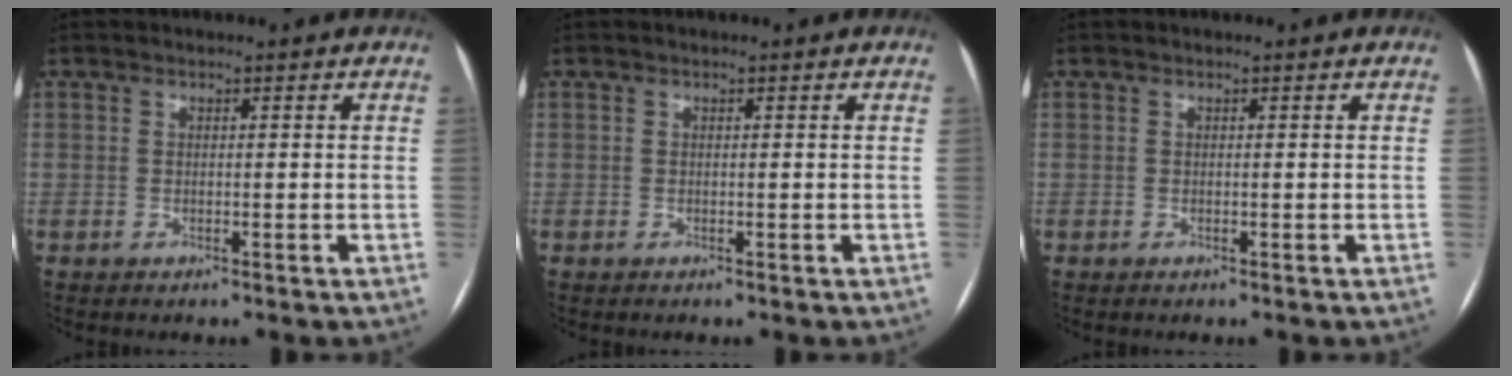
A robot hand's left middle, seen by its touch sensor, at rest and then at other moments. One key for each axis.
{"total": 0.0}
{"total": 0.0}